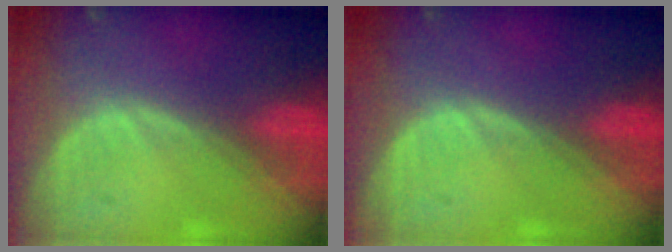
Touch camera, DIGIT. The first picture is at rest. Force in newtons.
{"total": 0.0}